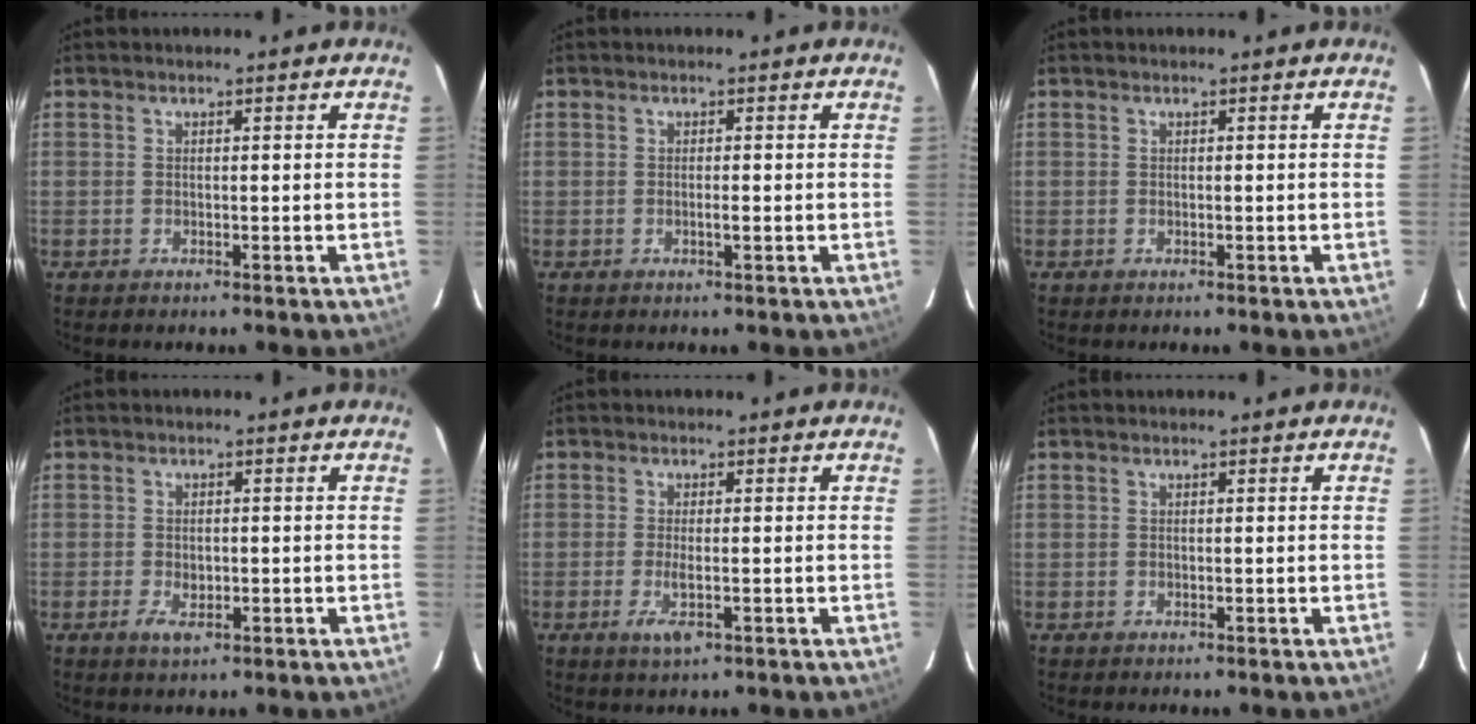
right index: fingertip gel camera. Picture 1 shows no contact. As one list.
[{"total": 0.7, "force": [-0.2, -0.1, 0.7], "torque": [-0.015, 0.000, -0.003]}, {"total": 0.0}, {"total": 2.5, "force": [-0.9, 1.3, 2.0], "torque": [-0.037, 0.001, -0.010]}, {"total": 2.9, "force": [-1.1, 0.5, 2.6], "torque": [-0.052, -0.006, -0.016]}, {"total": 0.0}]